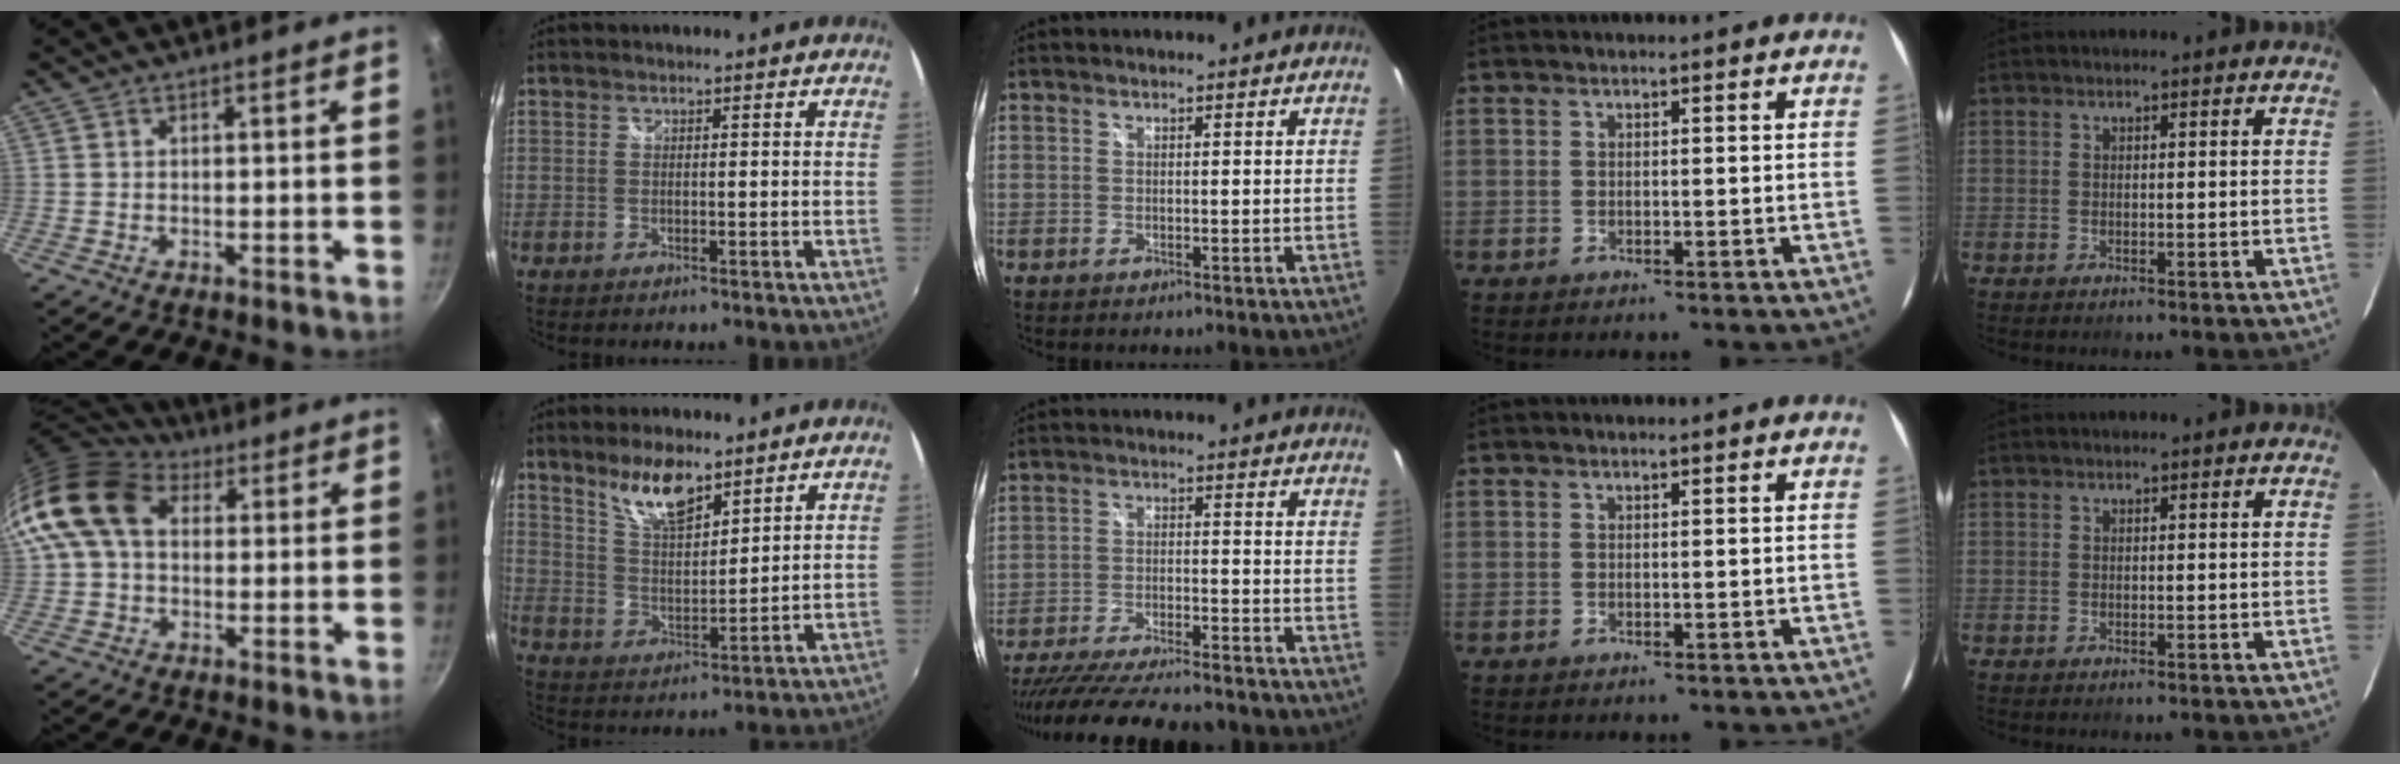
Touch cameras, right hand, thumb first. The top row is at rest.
{"thumb": {"total": 13.4, "force": [3.1, 9.8, 8.6], "torque": [-0.142, 0.021, 0.039]}, "index": {"total": 9.4, "force": [6.8, 3.0, 5.8], "torque": [-0.100, 0.002, 0.132]}, "middle": {"total": 23.4, "force": [-20.1, 4.9, 11.0], "torque": [-0.212, -0.045, -0.300]}}